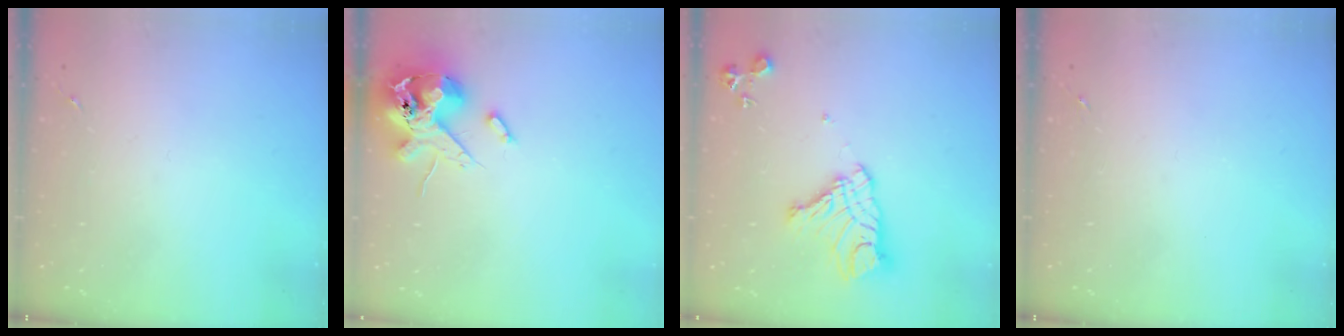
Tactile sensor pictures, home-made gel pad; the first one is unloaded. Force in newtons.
{"total": 14.2, "press": 14.0, "slide": 2.4}
{"total": 14.4, "press": 14.3, "slide": 1.3}
{"total": 0.0}